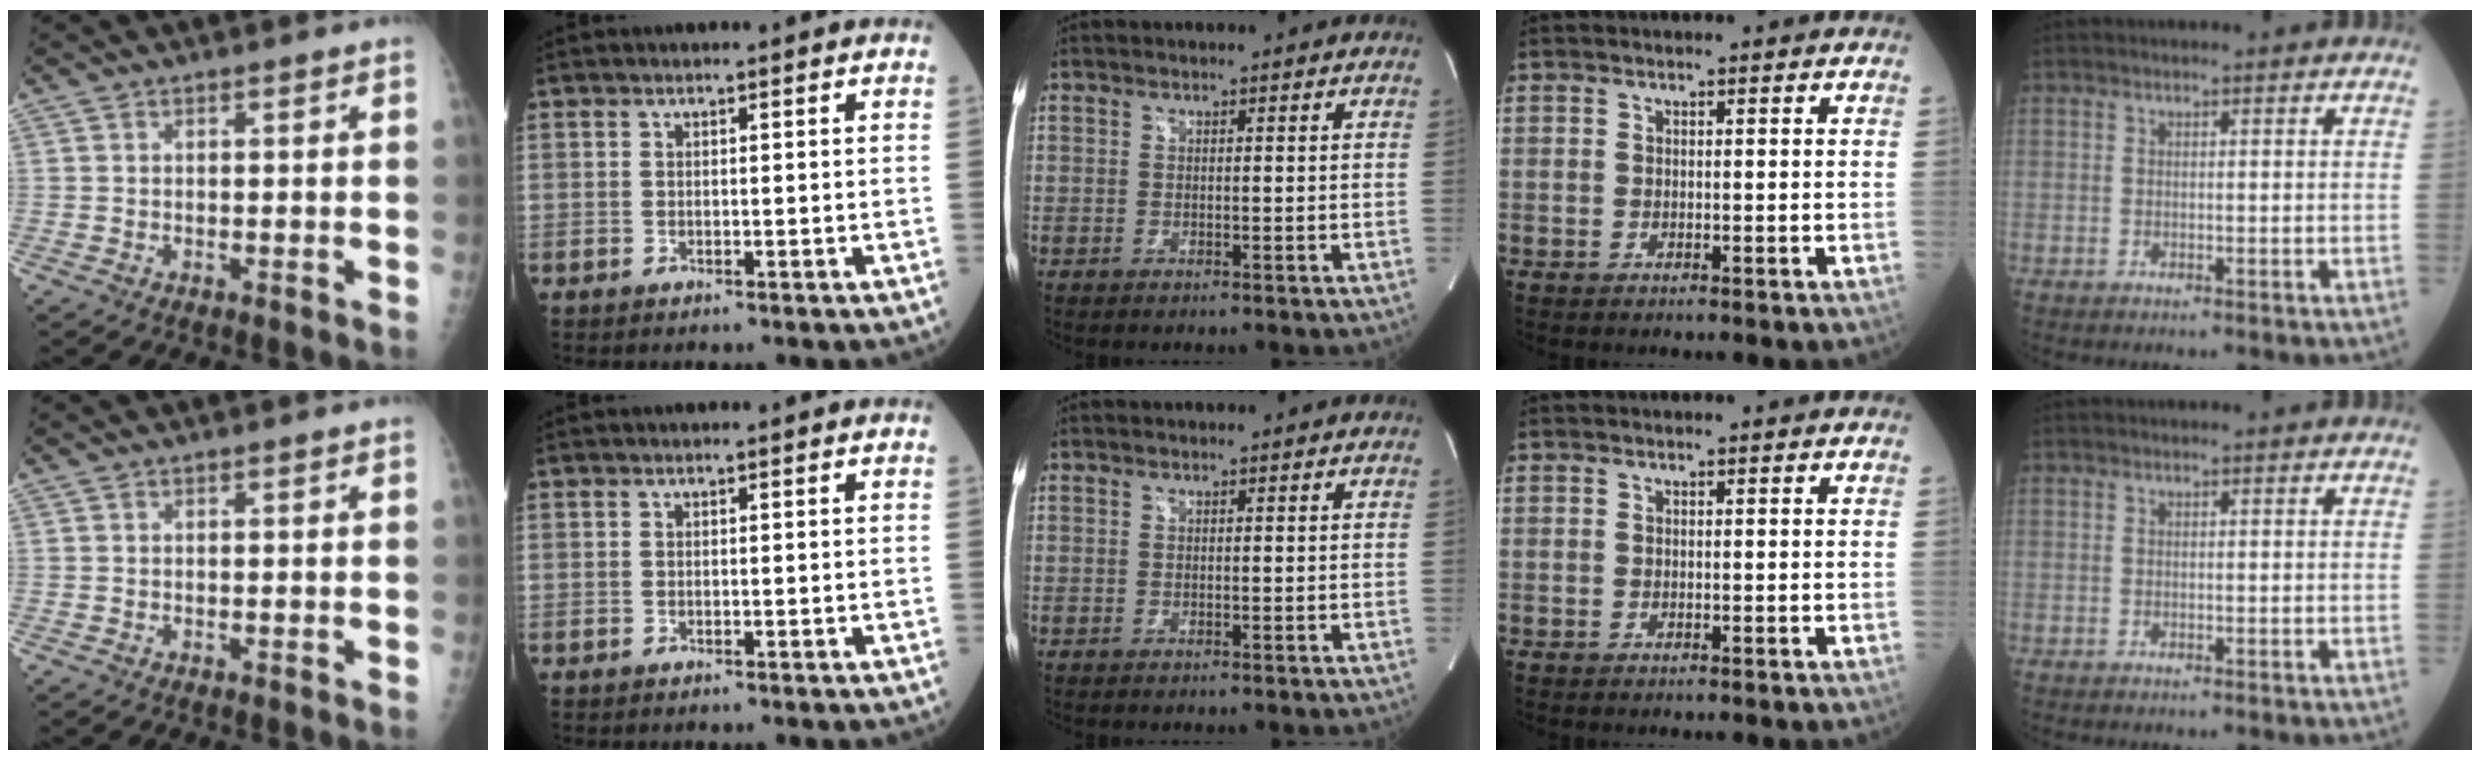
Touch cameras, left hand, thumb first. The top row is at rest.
{}